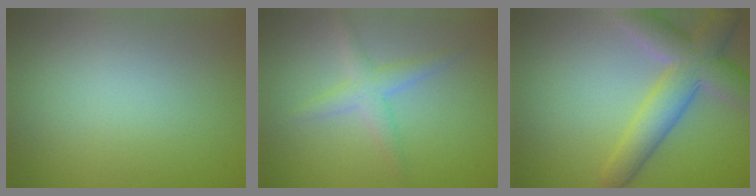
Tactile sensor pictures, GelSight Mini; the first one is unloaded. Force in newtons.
{"total": 2.3, "press": 2.3, "slide": 0.1}
{"total": 6.9, "press": 6.9, "slide": 0.5}